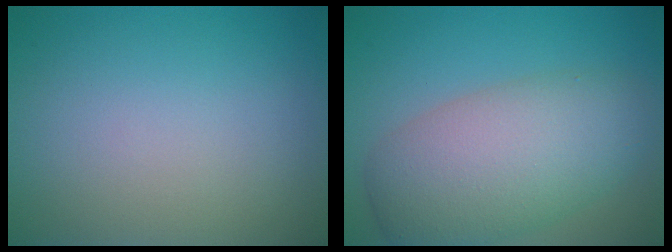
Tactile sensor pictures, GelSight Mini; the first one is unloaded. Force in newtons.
{"total": 7.6, "press": 7.6, "slide": 0.1}